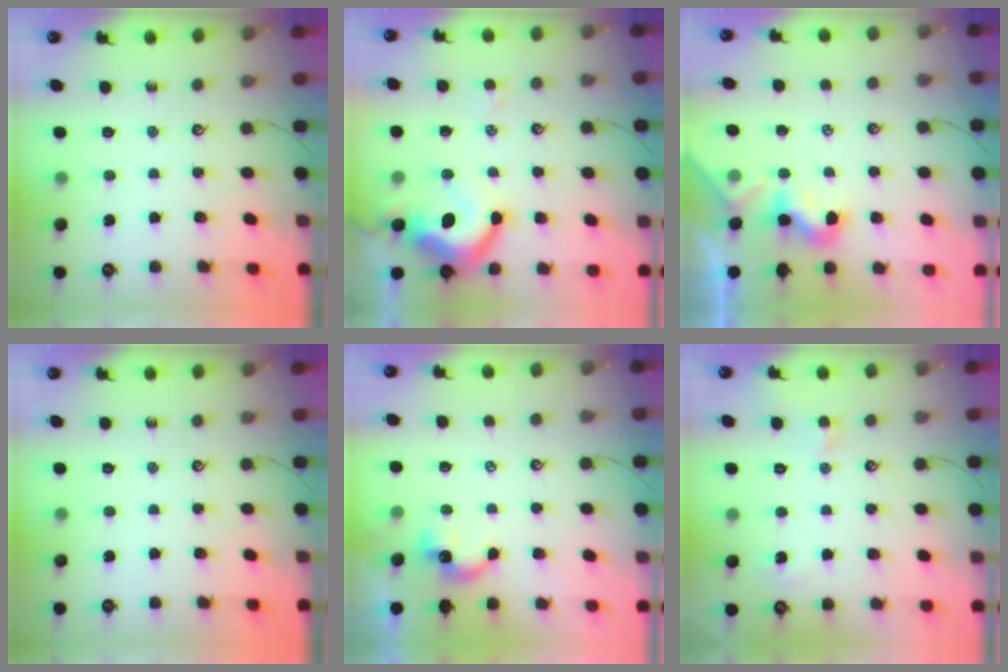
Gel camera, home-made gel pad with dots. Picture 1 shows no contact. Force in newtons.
{"total": 8.9, "press": 8.8, "slide": 1.3}
{"total": 0.0}
{"total": 0.0}
{"total": 1.6, "press": 1.5, "slide": 0.4}
{"total": 2.4, "press": 2.2, "slide": 0.7}